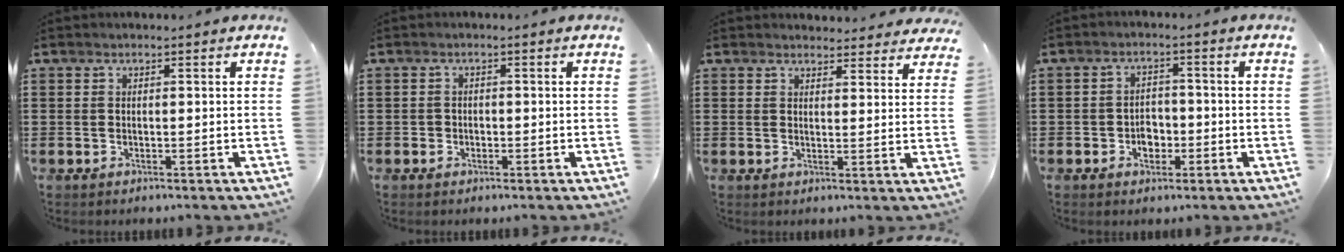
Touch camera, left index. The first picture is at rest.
{"total": 0.8, "force": [-0.2, 0.8, 0.2], "torque": [-0.006, 0.004, -0.005]}
{"total": 3.4, "force": [3.3, 0.6, 0.4], "torque": [-0.009, -0.014, 0.060]}
{"total": 2.8, "force": [-1.1, 2.1, 1.5], "torque": [-0.033, 0.004, -0.024]}